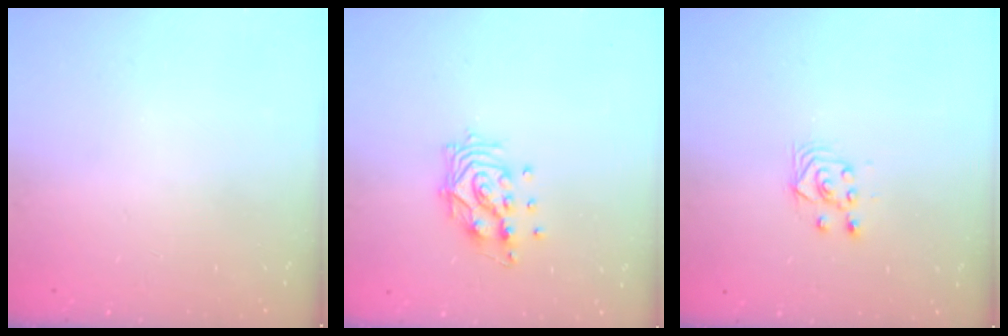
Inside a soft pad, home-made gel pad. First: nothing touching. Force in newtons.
{"total": 10.8, "press": 10.8, "slide": 0.7}
{"total": 3.5, "press": 3.2, "slide": 1.4}